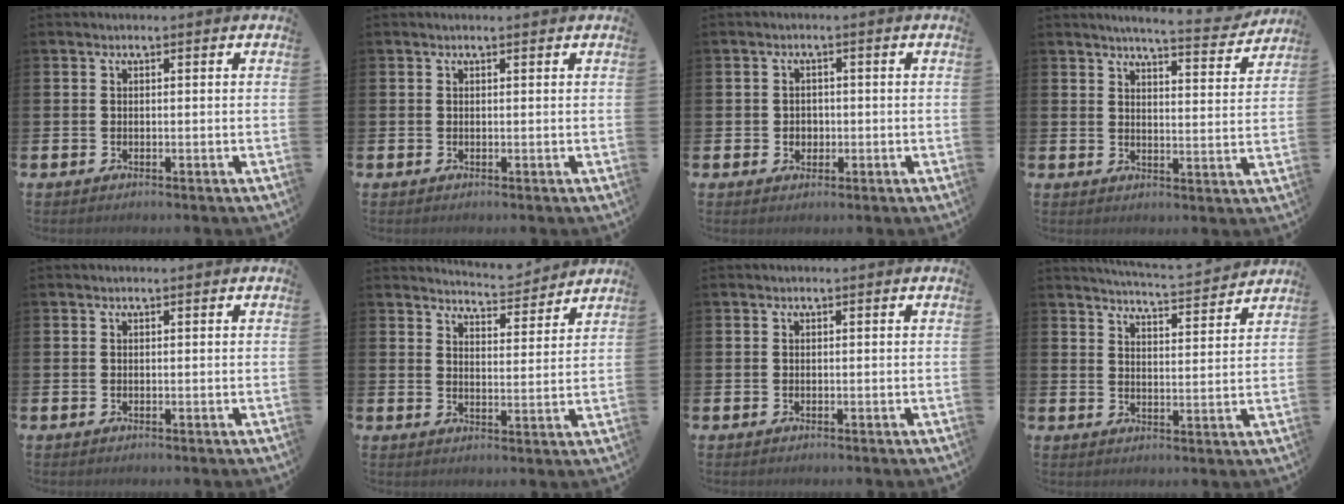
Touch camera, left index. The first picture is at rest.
{"total": 0.0}
{"total": 1.8, "force": [0.0, 1.7, 0.6], "torque": [-0.003, 0.004, -0.006]}
{"total": 5.6, "force": [5.4, 0.1, 1.5], "torque": [-0.027, -0.037, 0.088]}
{"total": 0.0}
{"total": 5.2, "force": [5.2, 0.3, 0.1], "torque": [-0.008, -0.039, 0.091]}
{"total": 0.0}
{"total": 5.2, "force": [5.1, -0.4, 0.5], "torque": [-0.025, -0.038, 0.088]}